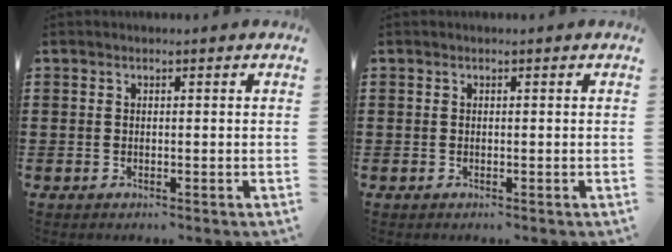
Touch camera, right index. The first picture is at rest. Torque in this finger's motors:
{"motor_torque": [0.25, 0.94, 0.00, -0.01]}